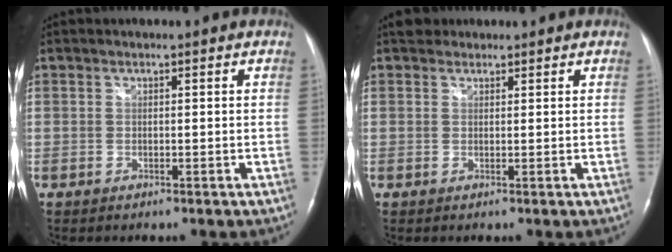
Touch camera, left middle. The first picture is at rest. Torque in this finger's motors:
{"motor_torque": [0.16, -0.09, -0.04, 0.02]}